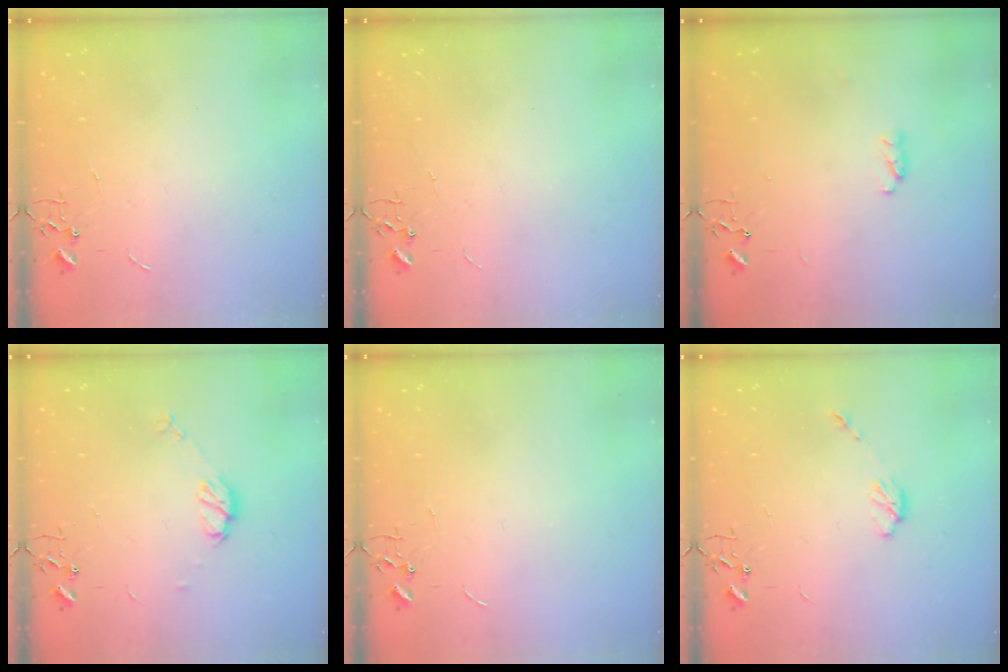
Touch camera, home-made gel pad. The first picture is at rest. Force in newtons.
{"total": 0.0}
{"total": 3.5, "press": 3.3, "slide": 1.1}
{"total": 7.6, "press": 7.6, "slide": 0.3}
{"total": 0.0}
{"total": 4.6, "press": 4.6, "slide": 0.5}